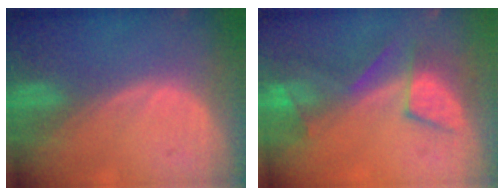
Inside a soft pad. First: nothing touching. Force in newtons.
{"total": 7.6, "press": 7.1, "slide": 2.6}